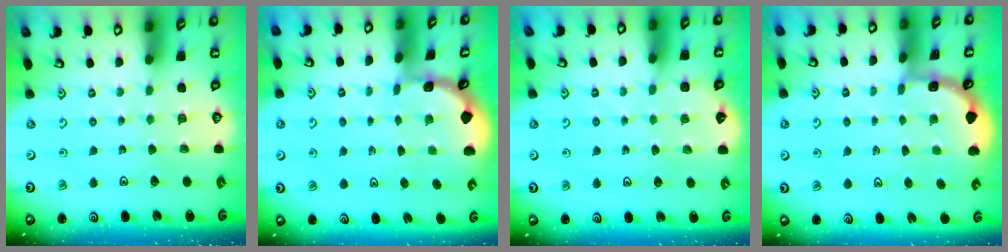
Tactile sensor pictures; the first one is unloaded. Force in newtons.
{"total": 0.7, "press": 0.7, "slide": 0.3}
{"total": 2.3, "press": 2.3, "slide": 0.1}
{"total": 1.7, "press": 1.7, "slide": 0.1}